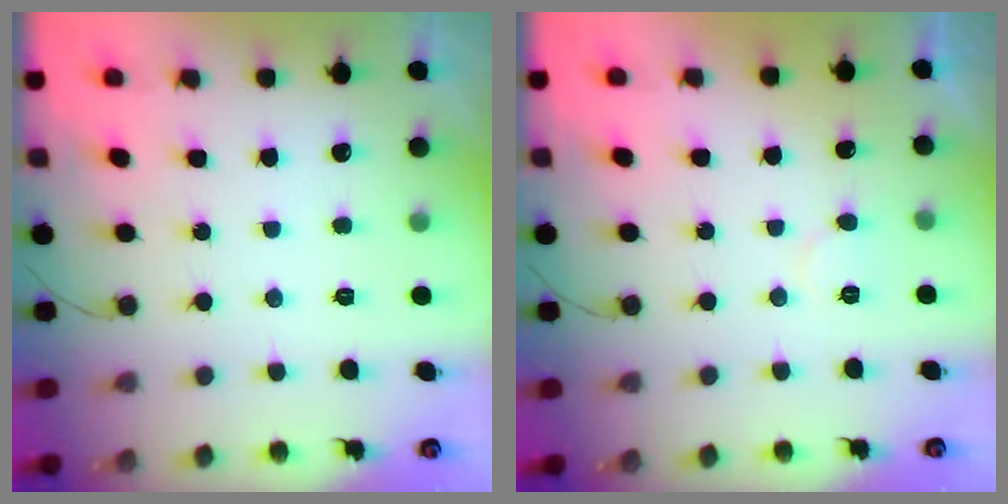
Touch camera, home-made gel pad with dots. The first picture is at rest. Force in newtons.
{"total": 4.1, "press": 4.1, "slide": 0.3}